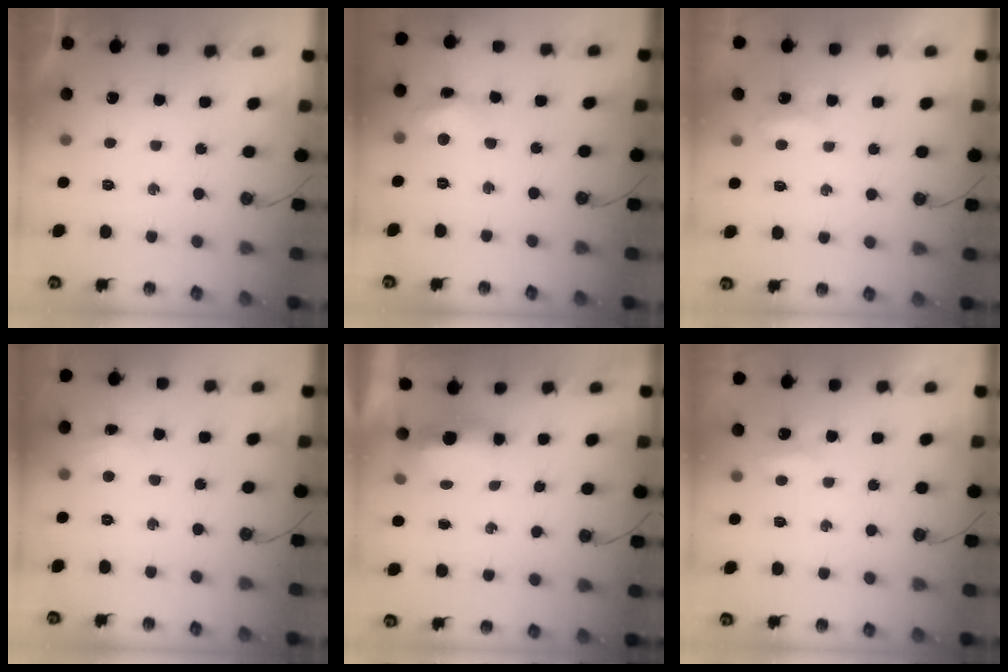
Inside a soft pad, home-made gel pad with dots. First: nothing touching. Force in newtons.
{"total": 8.0, "press": 8.0, "slide": 0.5}
{"total": 3.5, "press": 3.5, "slide": 0.6}
{"total": 3.1, "press": 3.1, "slide": 0.5}
{"total": 13.6, "press": 6.7, "slide": 11.8}
{"total": 2.9, "press": 2.8, "slide": 0.6}